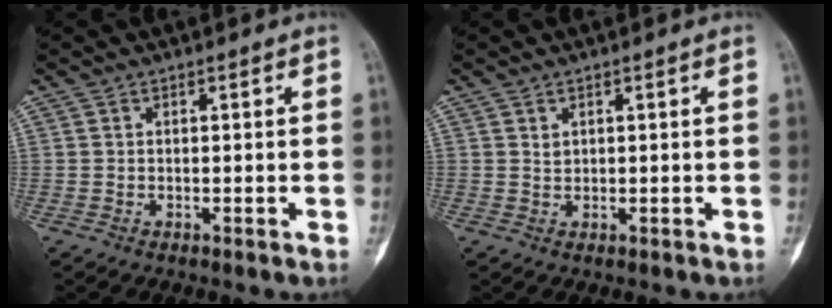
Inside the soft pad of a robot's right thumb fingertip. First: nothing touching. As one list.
[{"total": 0.9, "force": [0.7, 0.6, 0.3], "torque": [0.003, -0.002, 0.013]}]